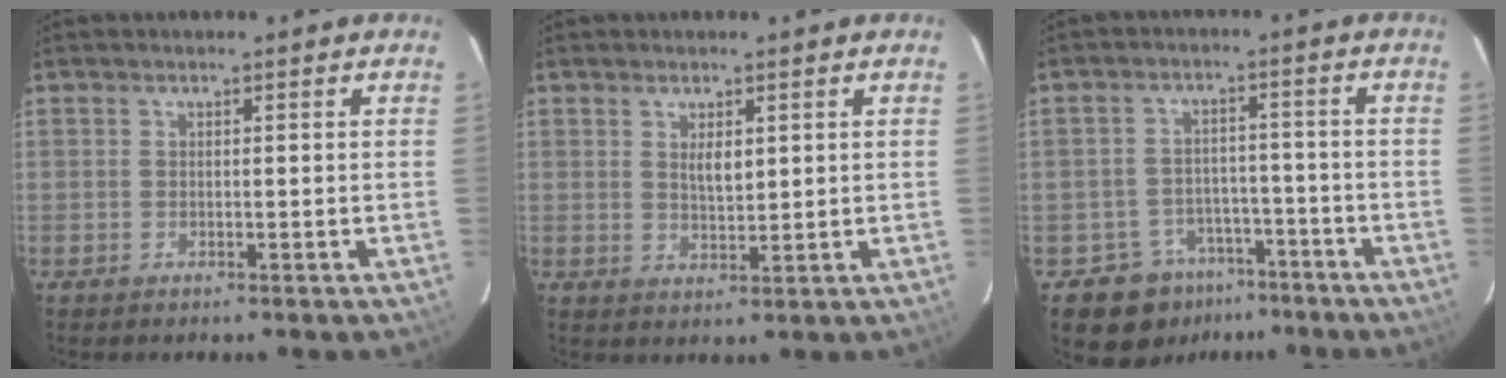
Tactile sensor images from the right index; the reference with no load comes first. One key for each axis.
{"total": 3.1, "fx": 1.1, "fy": 1.5, "fz": 2.5, "tx": -0.041, "ty": -0.002, "tz": 0.021}
{"total": 8.2, "fx": -5.5, "fy": 6.0, "fz": 0.9, "tx": -0.025, "ty": 0.030, "tz": -0.070}